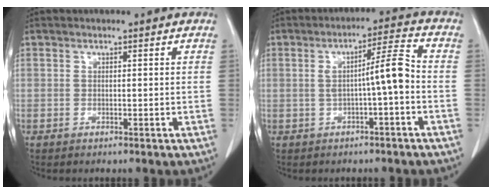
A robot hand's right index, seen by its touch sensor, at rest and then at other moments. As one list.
[{"total": 6.2, "force": [-0.7, 0.0, 6.2], "torque": [-0.097, 0.018, -0.010]}]